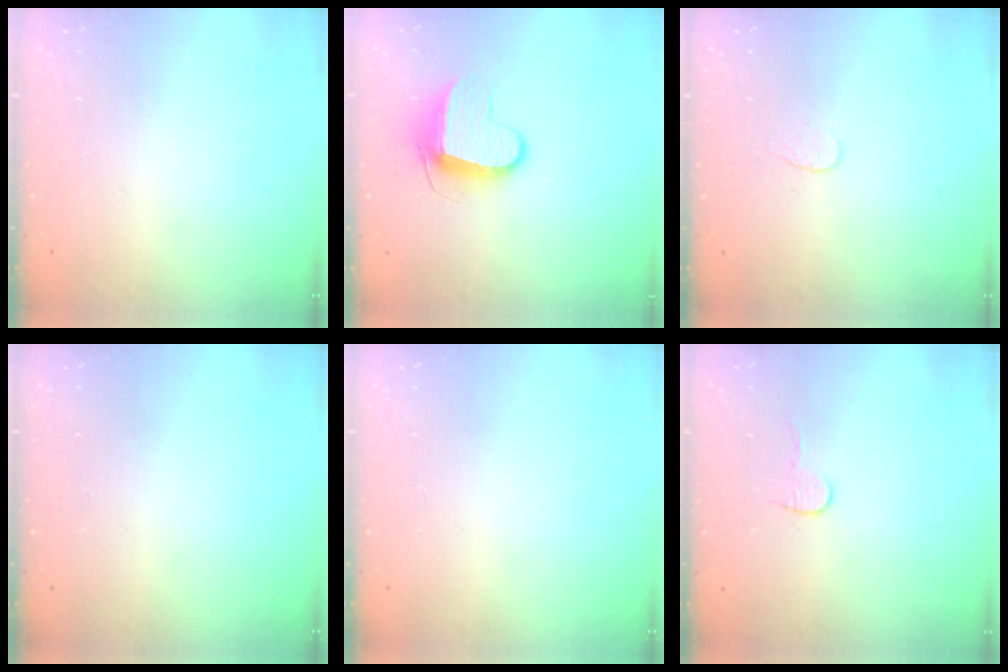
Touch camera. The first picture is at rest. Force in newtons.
{"total": 9.8, "press": 9.8, "slide": 0.4}
{"total": 2.7, "press": 2.7, "slide": 0.3}
{"total": 0.0}
{"total": 0.0}
{"total": 4.0, "press": 4.0, "slide": 0.3}